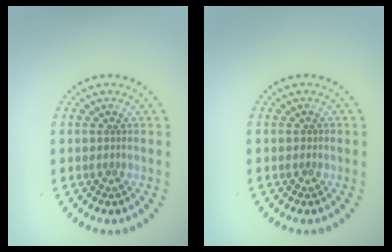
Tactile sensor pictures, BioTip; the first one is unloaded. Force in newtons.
{"total": 0.7, "press": 0.6, "slide": 0.3}